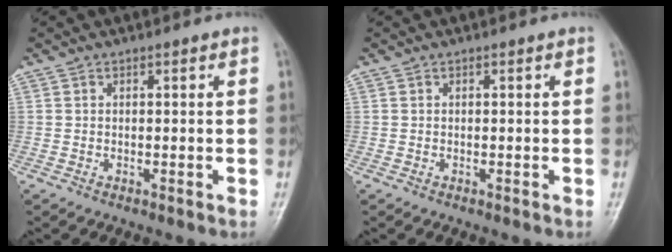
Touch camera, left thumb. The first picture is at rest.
{"total": 0.0}